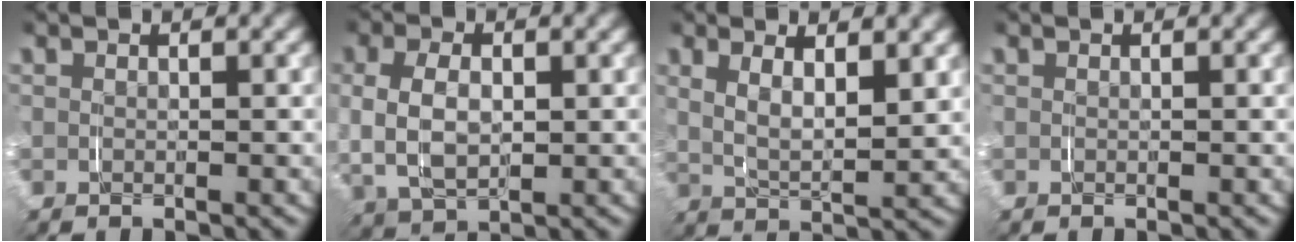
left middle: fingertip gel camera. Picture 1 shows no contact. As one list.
[{"total": 6.3, "force": [0.5, 4.5, 4.4], "torque": [-0.104, -0.003, 0.015]}, {"total": 4.0, "force": [1.3, 1.7, 3.4], "torque": [-0.064, -0.007, 0.028]}, {"total": 0.0}]